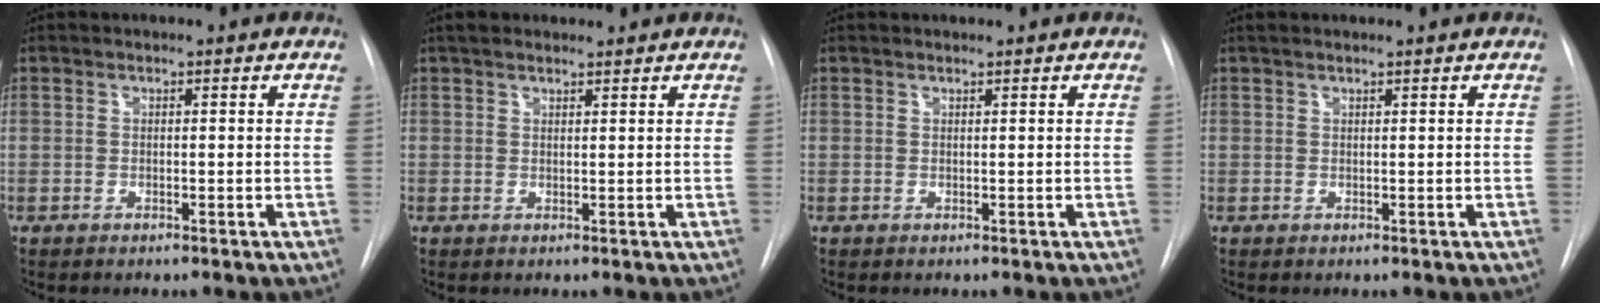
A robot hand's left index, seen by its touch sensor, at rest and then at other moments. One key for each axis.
{"total": 3.2, "fx": 2.6, "fy": 1.3, "fz": 1.3, "tx": -0.018, "ty": 0.021, "tz": 0.042}
{"total": 0.0}
{"total": 1.8, "fx": 1.5, "fy": 0.0, "fz": 0.9, "tx": -0.008, "ty": 0.020, "tz": 0.025}